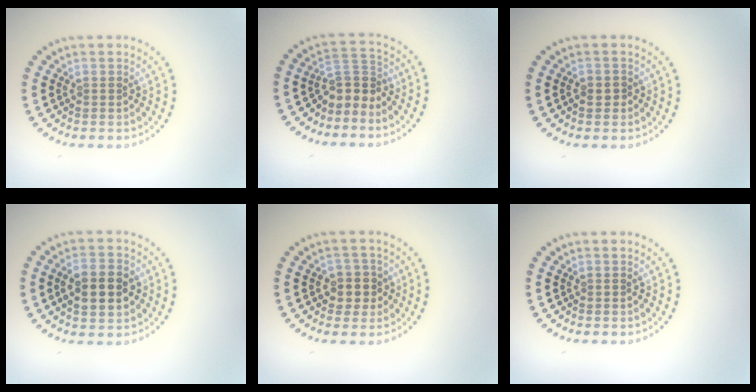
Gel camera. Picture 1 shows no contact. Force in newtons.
{"total": 2.7, "press": 1.9, "slide": 2.0}
{"total": 0.7, "press": 0.6, "slide": 0.3}
{"total": 4.6, "press": 4.6, "slide": 0.3}
{"total": 2.4, "press": 2.2, "slide": 1.0}
{"total": 0.0}